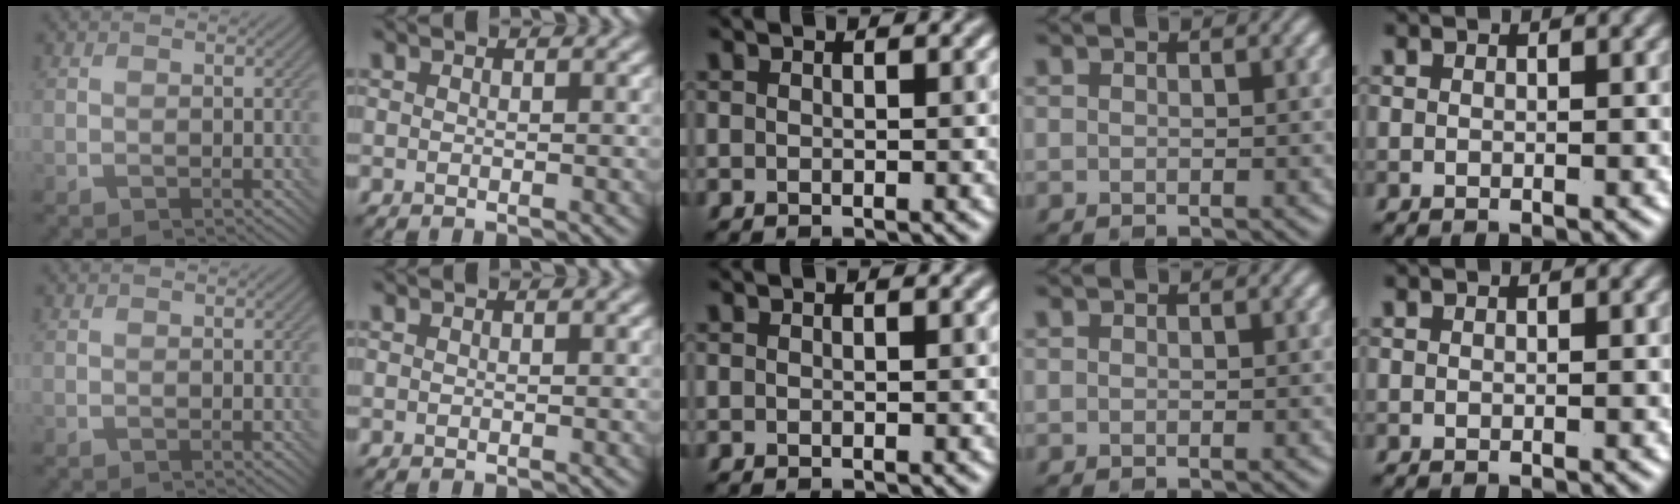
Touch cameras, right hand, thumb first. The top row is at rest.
{}